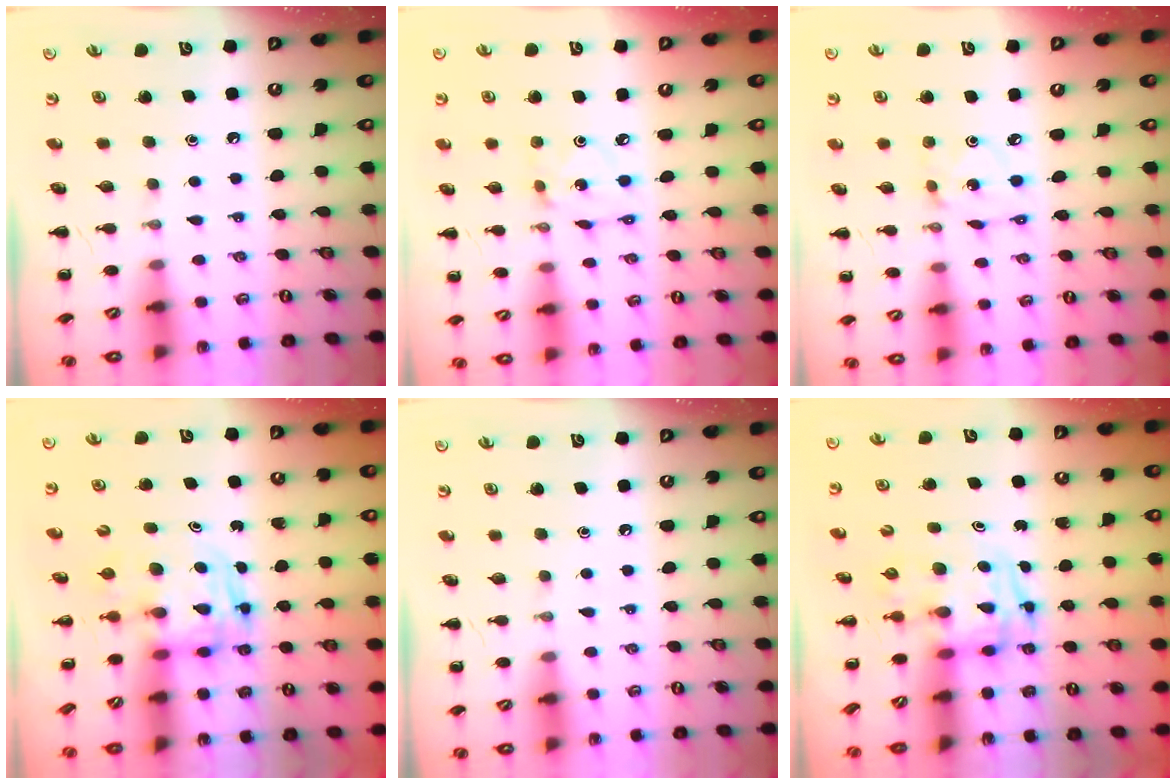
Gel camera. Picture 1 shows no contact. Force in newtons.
{"total": 2.4, "press": 2.4, "slide": 0.4}
{"total": 2.4, "press": 2.4, "slide": 0.4}
{"total": 2.8, "press": 2.8, "slide": 0.2}
{"total": 0.0}
{"total": 3.3, "press": 3.2, "slide": 0.6}